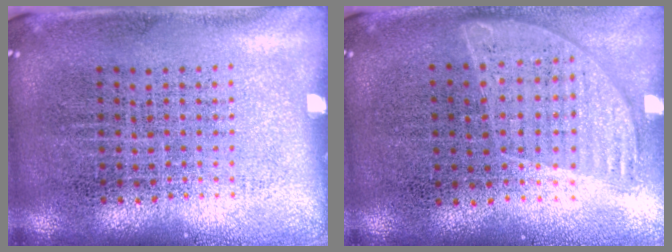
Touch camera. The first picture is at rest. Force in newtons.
{"total": 0.9, "press": 0.8, "slide": 0.4}